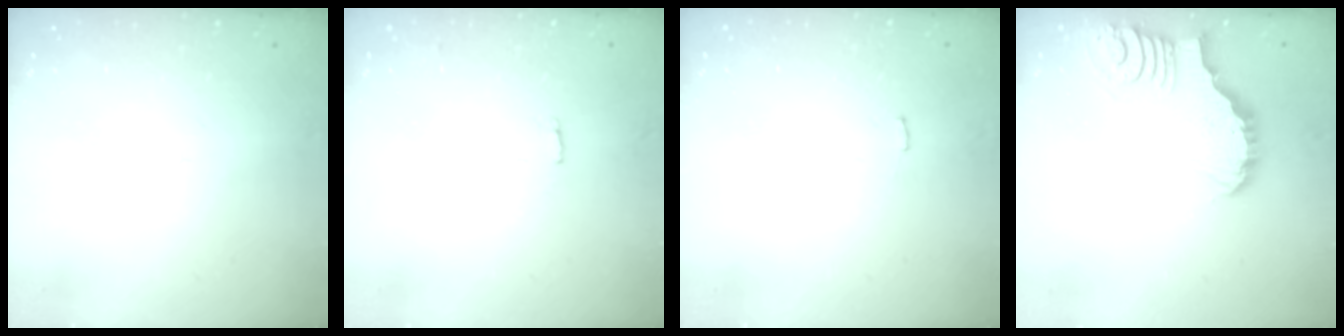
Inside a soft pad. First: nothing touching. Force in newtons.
{"total": 2.2, "press": 2.1, "slide": 0.5}
{"total": 2.5, "press": 2.5, "slide": 0.1}
{"total": 3.4, "press": 3.4, "slide": 0.4}